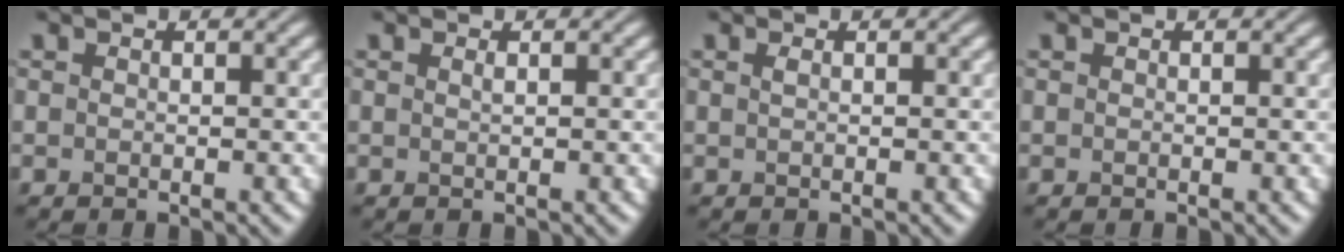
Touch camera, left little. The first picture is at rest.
{"total": 0.5, "force": [0.2, 0.1, 0.4], "torque": [-0.006, 0.002, 0.004]}
{"total": 0.5, "force": [0.2, 0.2, 0.5], "torque": [-0.009, 0.005, 0.003]}
{"total": 0.0}